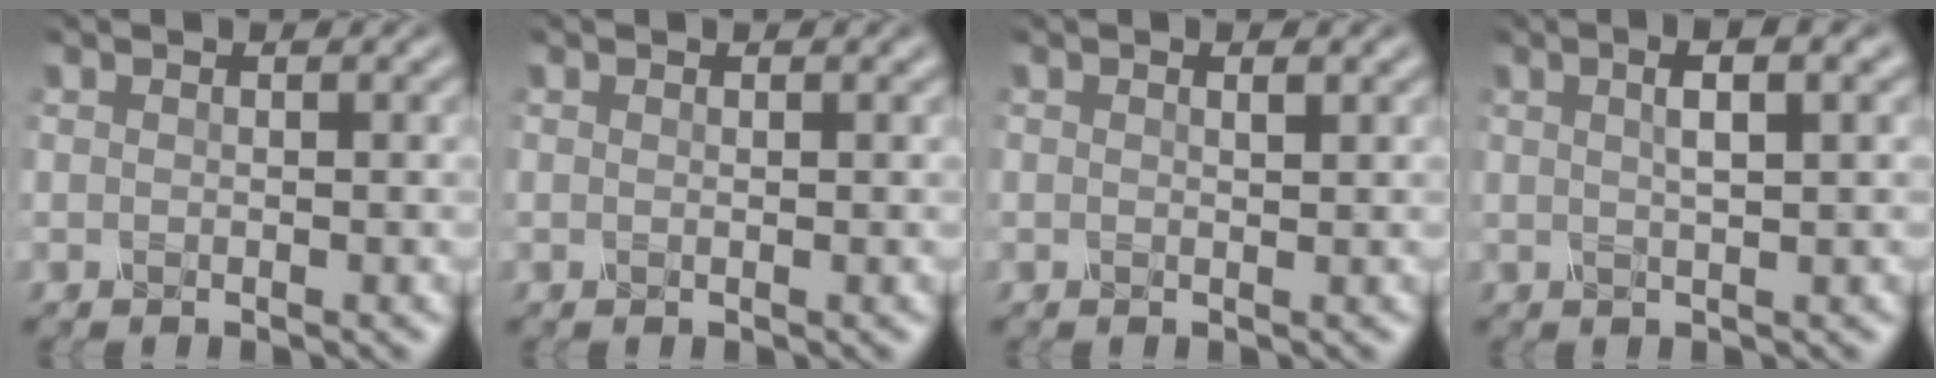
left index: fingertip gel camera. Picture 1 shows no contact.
{"total": 0.9, "force": [0.5, 0.4, 0.7], "torque": [-0.003, 0.004, -0.001]}
{"total": 1.5, "force": [0.7, 0.6, 1.2], "torque": [-0.002, 0.003, -0.006]}
{"total": 3.2, "force": [1.0, 0.6, 3.0], "torque": [-0.048, 0.009, 0.021]}